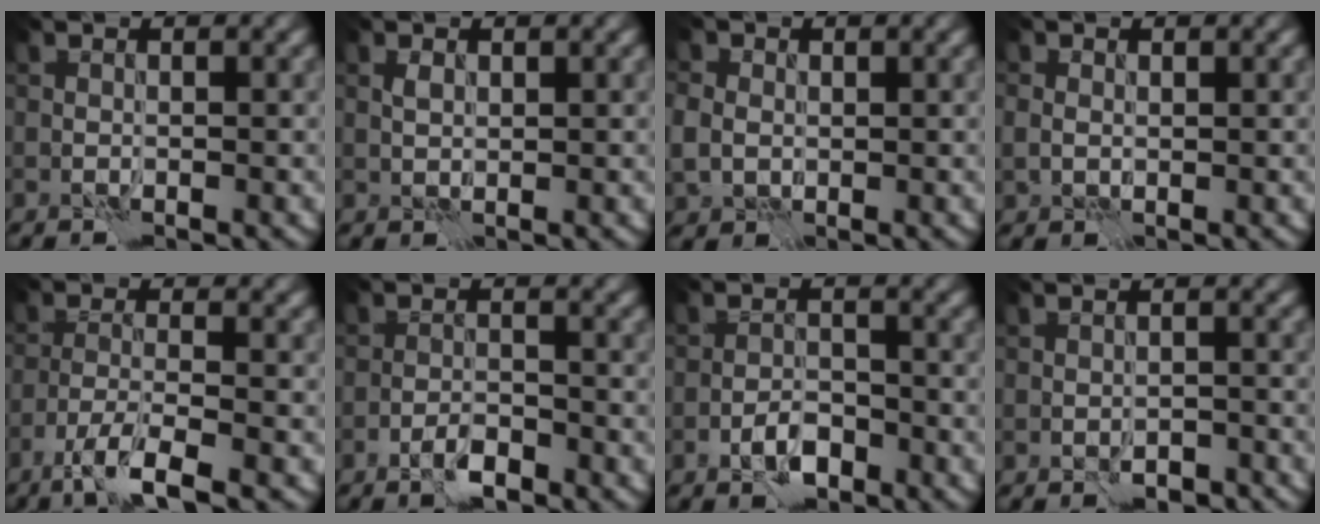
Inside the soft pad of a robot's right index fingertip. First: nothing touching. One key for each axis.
{"total": 0.8, "fx": 0.6, "fy": 0.4, "fz": 0.3, "tx": -0.006, "ty": 0.000, "tz": 0.012}
{"total": 3.5, "fx": 0.5, "fy": 3.1, "fz": 1.5, "tx": -0.030, "ty": 0.007, "tz": 0.000}
{"total": 1.3, "fx": 0.3, "fy": 1.2, "fz": 0.5, "tx": -0.009, "ty": -0.004, "tz": 0.007}
{"total": 4.7, "fx": -3.1, "fy": 0.8, "fz": 3.4, "tx": -0.062, "ty": -0.004, "tz": -0.063}
{"total": 2.1, "fx": -1.5, "fy": 0.7, "fz": 1.4, "tx": -0.024, "ty": 0.003, "tz": -0.031}
{"total": 2.5, "fx": -1.5, "fy": 1.2, "fz": 1.6, "tx": -0.024, "ty": 0.004, "tz": -0.030}
{"total": 2.1, "fx": -1.5, "fy": 1.1, "fz": 1.0, "tx": -0.015, "ty": 0.002, "tz": -0.019}